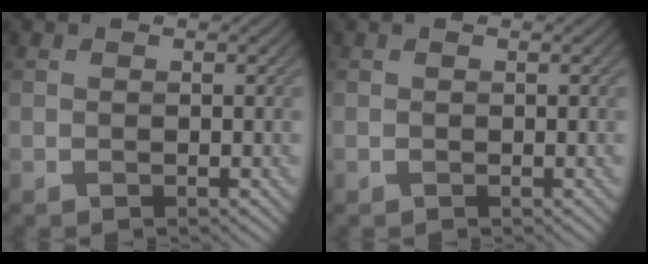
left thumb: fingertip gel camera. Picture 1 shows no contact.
{"total": 0.0}